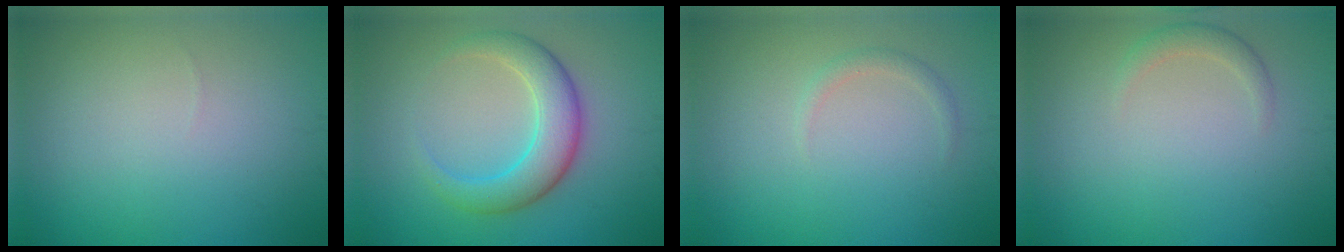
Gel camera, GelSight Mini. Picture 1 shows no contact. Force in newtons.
{"total": 4.8, "press": 4.8, "slide": 0.3}
{"total": 1.0, "press": 1.0, "slide": 0.1}
{"total": 1.4, "press": 1.4, "slide": 0.1}